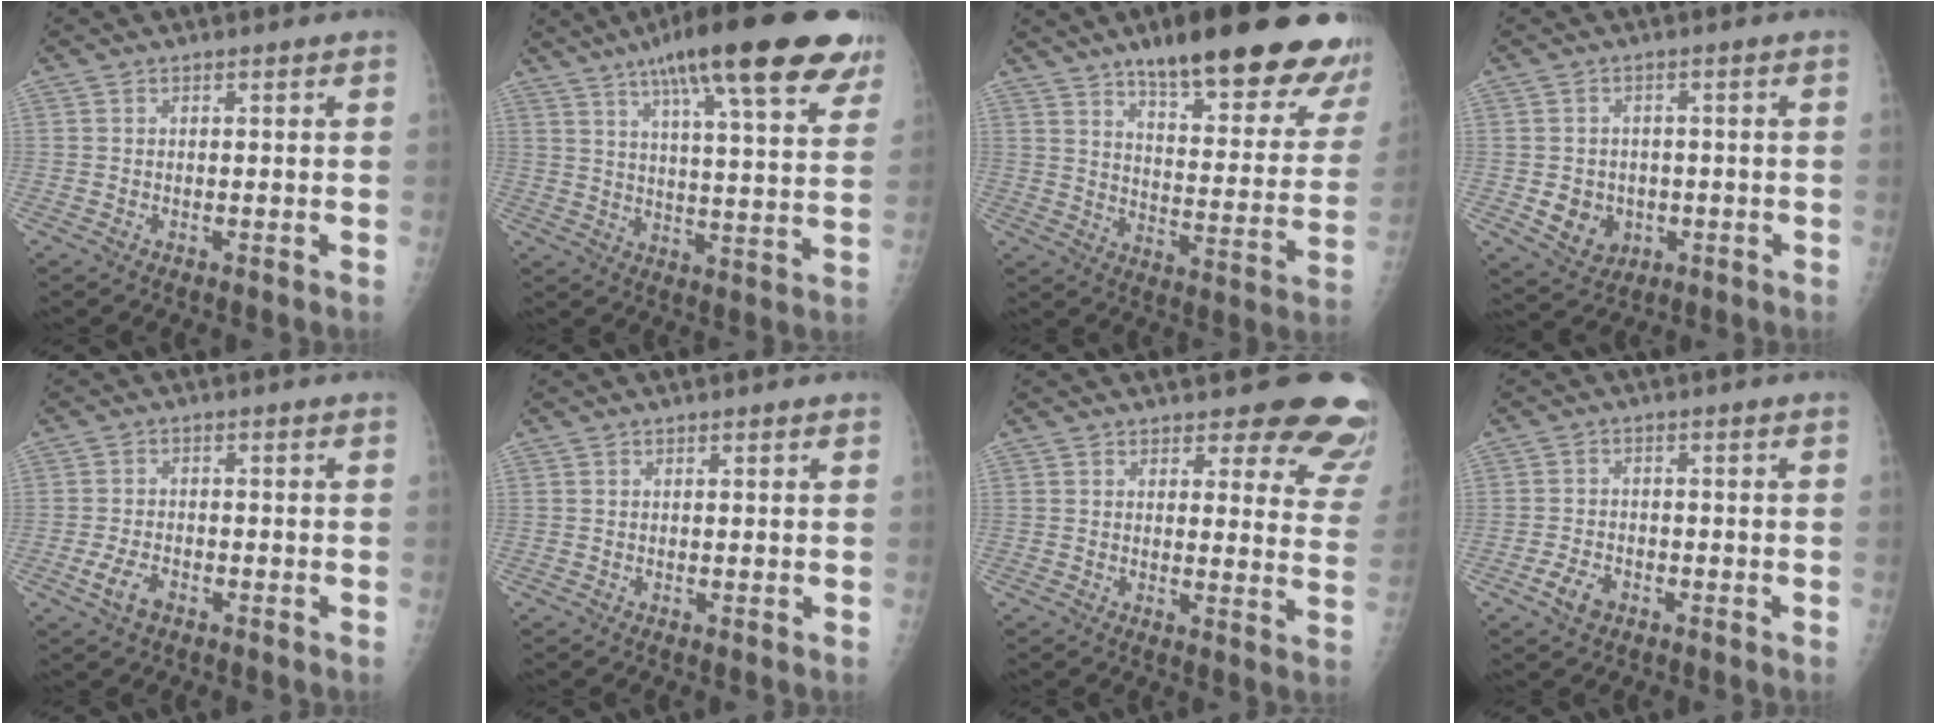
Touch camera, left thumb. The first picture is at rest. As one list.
[{"total": 25.2, "force": [16.0, 5.4, 18.8], "torque": [-0.257, -0.024, 0.221]}, {"total": 26.8, "force": [19.3, 6.5, 17.4], "torque": [-0.195, -0.079, 0.261]}, {"total": 6.3, "force": [-1.3, 5.5, 2.8], "torque": [-0.021, 0.006, -0.008]}, {"total": 4.0, "force": [-2.1, 2.2, 2.7], "torque": [-0.056, 0.008, -0.038]}, {"total": 0.7, "force": [0.5, 0.2, 0.4], "torque": [-0.005, -0.001, 0.006]}, {"total": 14.4, "force": [12.5, 4.6, 5.5], "torque": [-0.003, -0.088, 0.117]}, {"total": 3.8, "force": [-2.1, 2.4, 2.1], "torque": [-0.037, 0.010, -0.036]}]